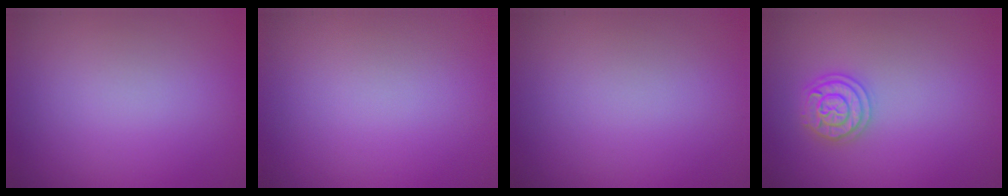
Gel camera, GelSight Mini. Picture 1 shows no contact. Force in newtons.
{"total": 0.0}
{"total": 0.0}
{"total": 2.4, "press": 2.4, "slide": 0.4}